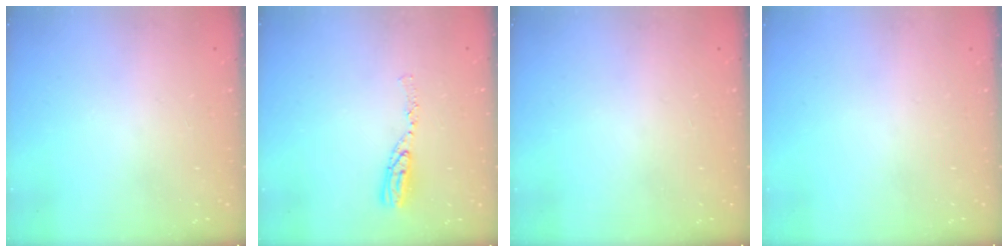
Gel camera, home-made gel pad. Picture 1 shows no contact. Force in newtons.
{"total": 7.0, "press": 7.0, "slide": 0.6}
{"total": 0.0}
{"total": 0.0}